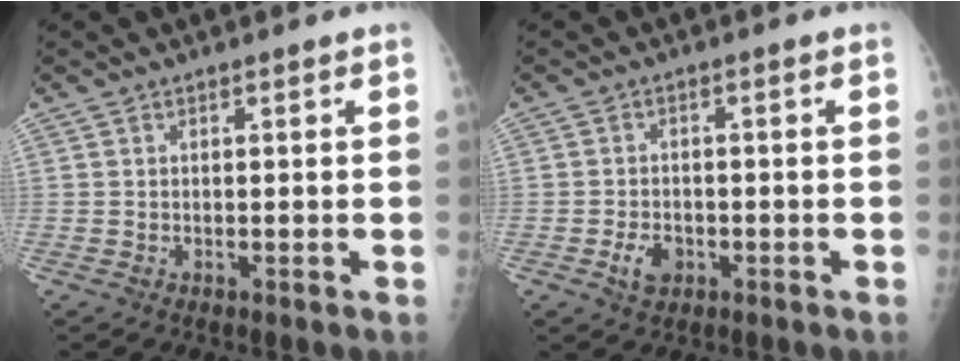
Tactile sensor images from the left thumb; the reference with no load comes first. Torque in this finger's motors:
{"motor_torque": [-0.14, 0.06, 0.17, 0.12, 0.00]}